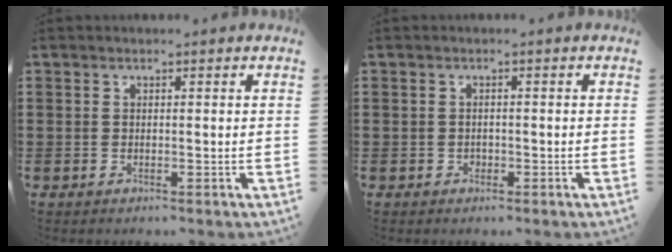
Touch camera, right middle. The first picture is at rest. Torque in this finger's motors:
{"motor_torque": [1.64, 0.50, -0.02, -0.01]}